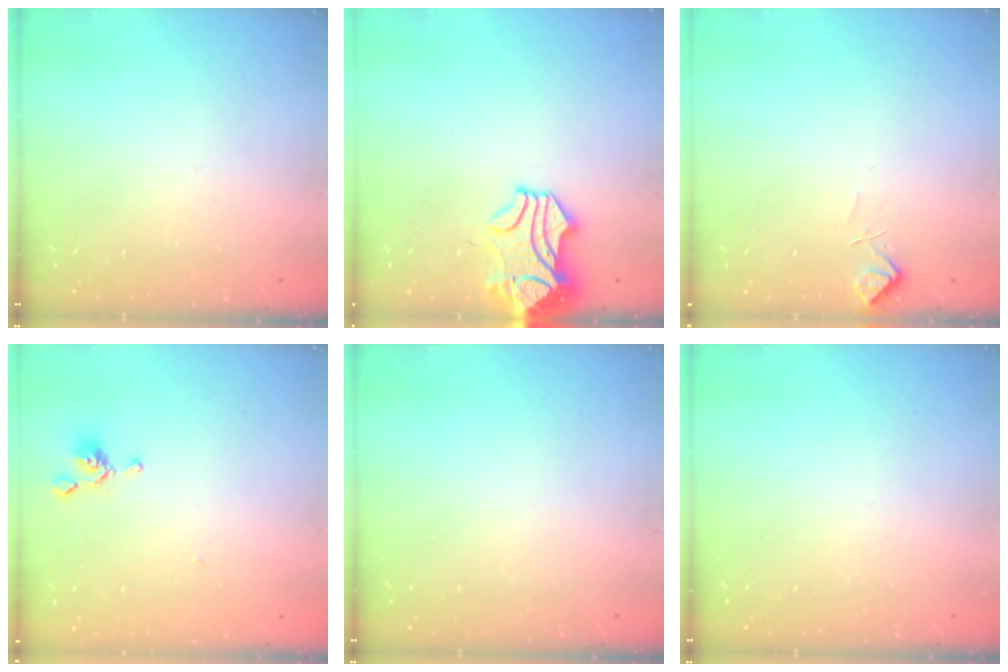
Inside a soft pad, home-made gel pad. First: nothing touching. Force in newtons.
{"total": 2.3, "press": 1.8, "slide": 1.4}
{"total": 1.5, "press": 1.3, "slide": 0.8}
{"total": 0.6, "press": 0.0, "slide": 0.6}
{"total": 0.0}
{"total": 0.0}